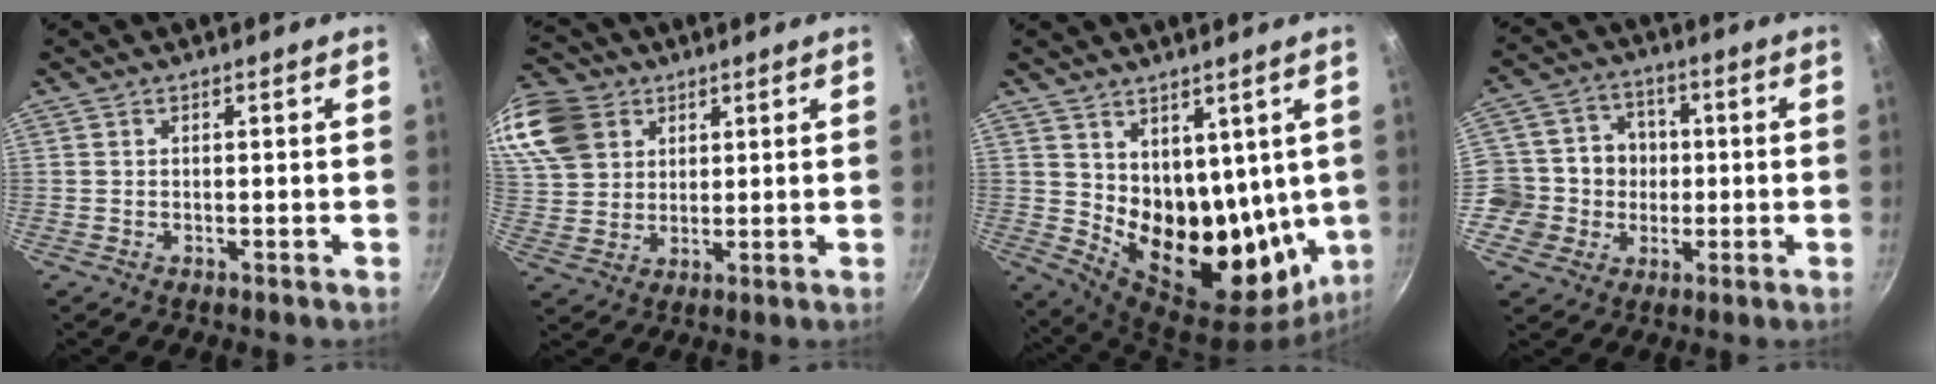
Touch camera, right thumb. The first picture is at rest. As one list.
[{"total": 18.8, "force": [8.5, 14.6, 8.2], "torque": [-0.194, 0.016, 0.170]}, {"total": 17.7, "force": [5.3, 11.5, 12.4], "torque": [-0.131, -0.064, 0.109]}, {"total": 10.8, "force": [-0.8, 10.3, 3.1], "torque": [-0.014, 0.023, -0.028]}]